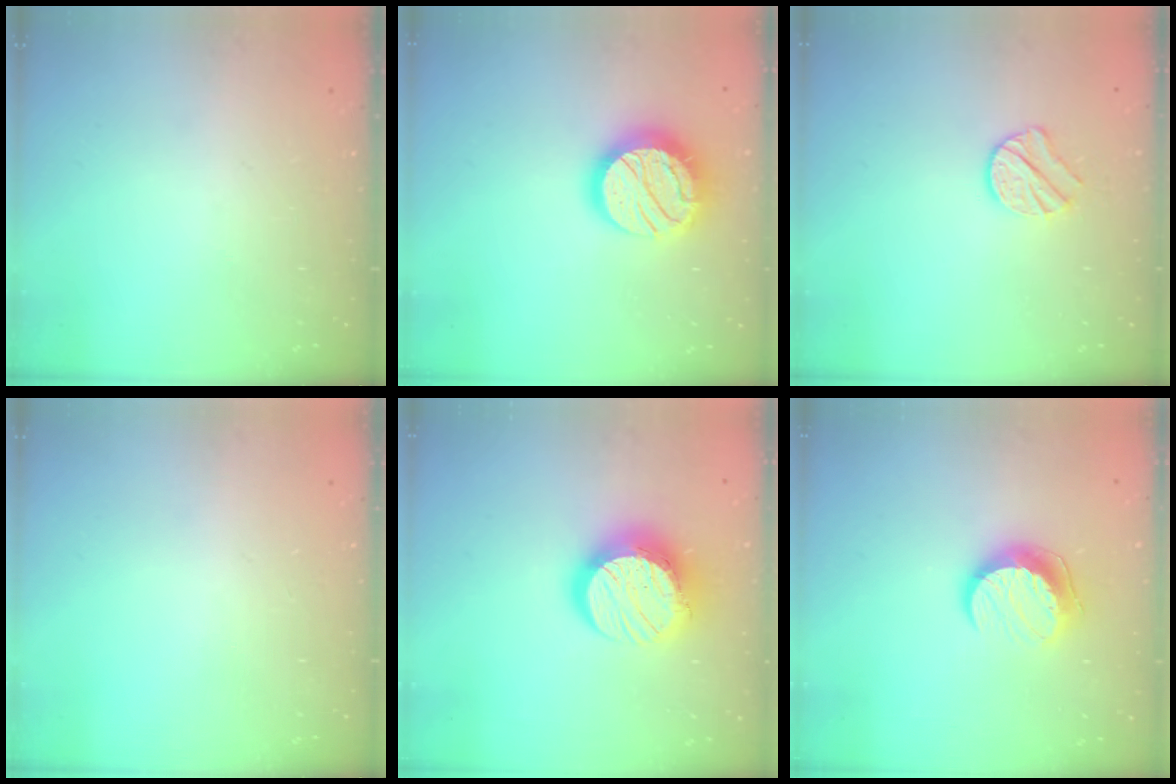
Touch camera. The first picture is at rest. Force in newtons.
{"total": 20.0, "press": 20.0, "slide": 1.3}
{"total": 7.8, "press": 7.8, "slide": 0.1}
{"total": 0.0}
{"total": 14.8, "press": 14.7, "slide": 1.1}
{"total": 9.9, "press": 9.9, "slide": 0.0}